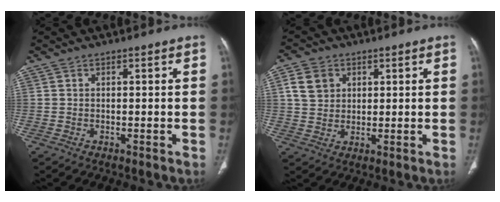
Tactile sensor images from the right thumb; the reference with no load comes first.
{"total": 6.0, "force": [2.1, 4.9, 2.8], "torque": [-0.036, -0.002, 0.040]}